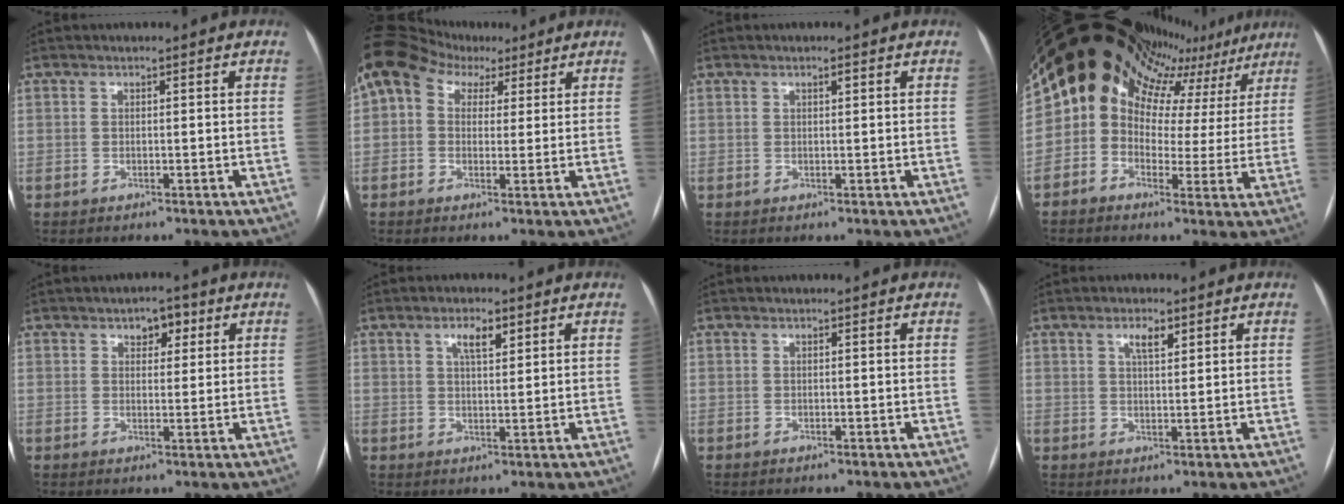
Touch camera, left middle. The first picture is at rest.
{"total": 7.6, "force": [3.5, 5.6, 3.7], "torque": [-0.077, 0.051, 0.069]}
{"total": 0.7, "force": [0.4, 0.2, 0.6], "torque": [-0.012, 0.000, 0.006]}
{"total": 19.5, "force": [13.9, 10.9, 8.1], "torque": [-0.146, 0.075, 0.166]}
{"total": 3.4, "force": [1.8, 2.0, 2.1], "torque": [-0.026, 0.009, 0.025]}
{"total": 3.6, "force": [1.9, 1.1, 2.8], "torque": [-0.050, 0.004, 0.032]}
{"total": 0.0}
{"total": 2.6, "force": [1.5, 0.8, 1.9], "torque": [-0.037, 0.002, 0.027]}